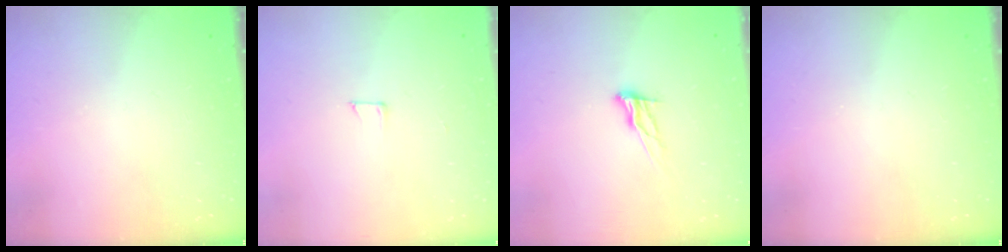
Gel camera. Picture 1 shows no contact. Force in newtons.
{"total": 3.9, "press": 3.9, "slide": 0.2}
{"total": 9.2, "press": 8.9, "slide": 2.5}
{"total": 0.0}